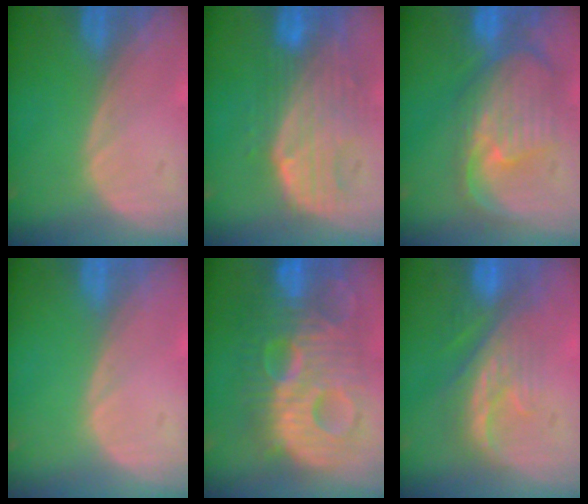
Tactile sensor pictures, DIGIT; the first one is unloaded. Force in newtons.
{"total": 9.9, "press": 8.6, "slide": 4.8}
{"total": 10.7, "press": 9.5, "slide": 5.0}
{"total": 0.0}
{"total": 13.4, "press": 13.4, "slide": 1.0}
{"total": 8.2, "press": 7.4, "slide": 3.4}